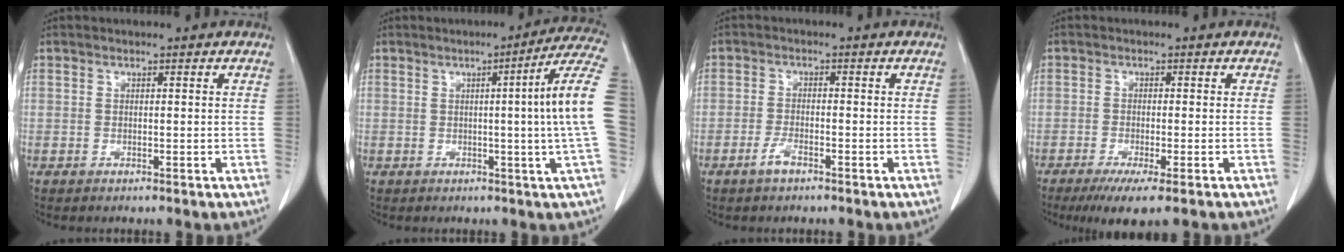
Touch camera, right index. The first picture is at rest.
{"total": 10.7, "force": [0.3, -2.4, 10.4], "torque": [-0.120, 0.002, -0.003]}
{"total": 2.5, "force": [-1.7, 0.5, 1.7], "torque": [-0.038, 0.000, -0.034]}
{"total": 6.0, "force": [-3.9, 0.4, 4.5], "torque": [-0.068, -0.016, -0.060]}